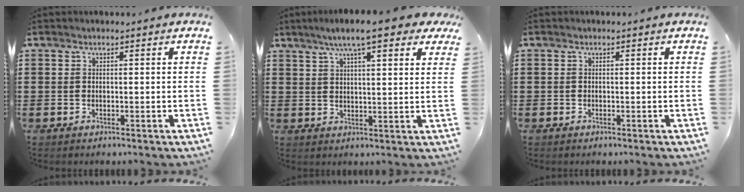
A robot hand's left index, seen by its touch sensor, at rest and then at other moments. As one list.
[{"total": 8.2, "force": [6.0, 1.3, 5.5], "torque": [-0.105, -0.003, 0.103]}, {"total": 0.0}]